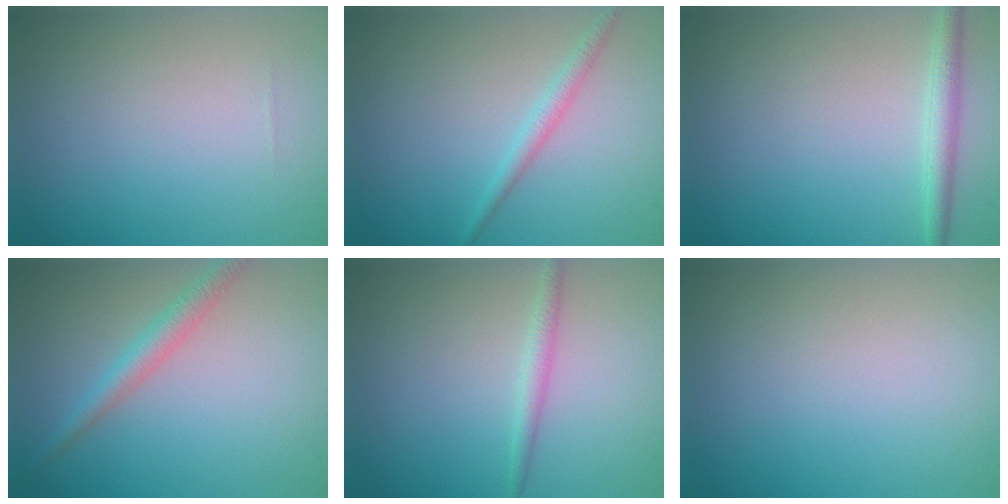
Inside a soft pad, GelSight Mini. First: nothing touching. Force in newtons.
{"total": 1.6, "press": 1.6, "slide": 0.1}
{"total": 2.1, "press": 2.1, "slide": 0.0}
{"total": 2.5, "press": 2.5, "slide": 0.1}
{"total": 1.4, "press": 1.4, "slide": 0.1}
{"total": 0.0}